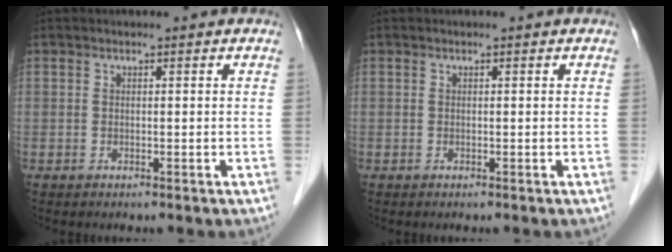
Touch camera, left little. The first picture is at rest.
{"total": 0.0}